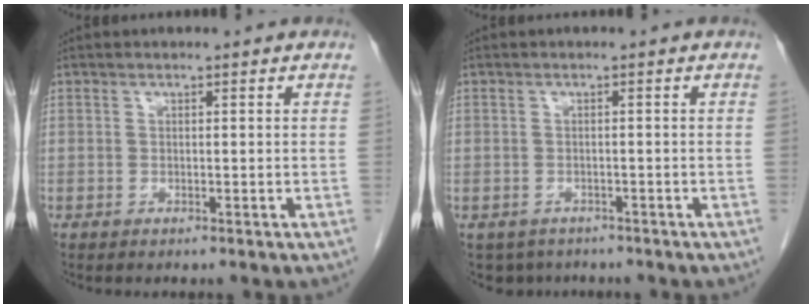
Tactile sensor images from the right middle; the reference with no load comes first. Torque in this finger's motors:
{"motor_torque": [0.04, -0.03, -0.11, -0.01]}